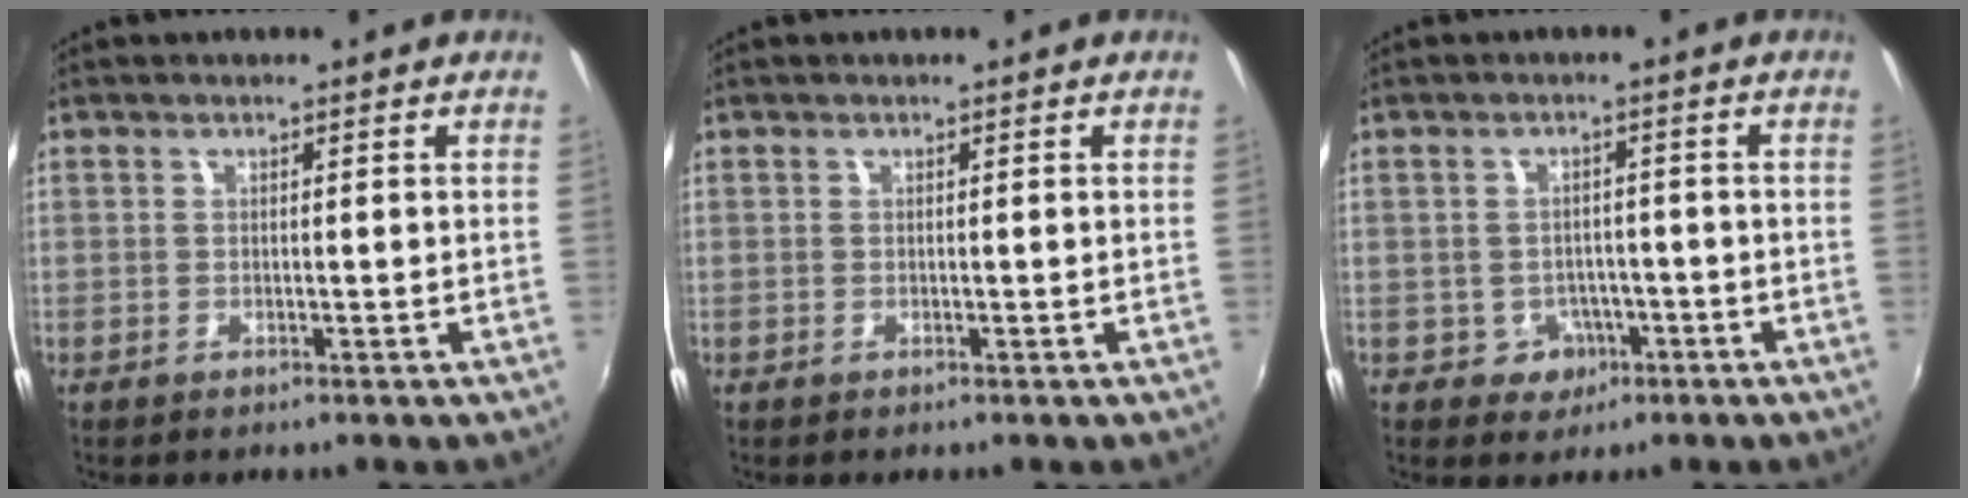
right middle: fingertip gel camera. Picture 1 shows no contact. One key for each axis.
{"total": 0.0}
{"total": 4.2, "fx": -1.8, "fy": 3.7, "fz": 0.8, "tx": -0.027, "ty": 0.008, "tz": -0.017}